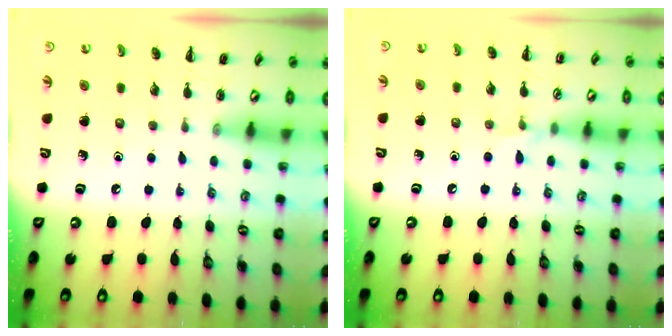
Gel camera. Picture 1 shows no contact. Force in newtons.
{"total": 4.3, "press": 4.0, "slide": 1.6}